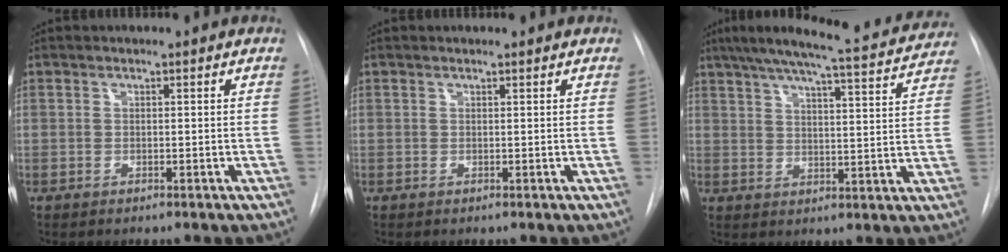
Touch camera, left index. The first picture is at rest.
{"total": 0.9, "force": [0.8, 0.3, 0.1], "torque": [-0.010, 0.008, 0.005]}
{"total": 19.1, "force": [17.1, 2.0, 8.2], "torque": [-0.131, -0.009, 0.215]}